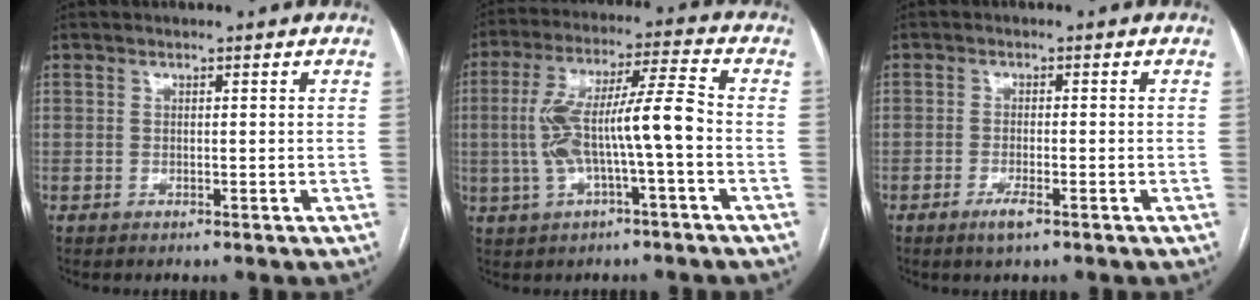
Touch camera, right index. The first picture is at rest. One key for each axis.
{"total": 11.5, "fx": -1.6, "fy": 1.2, "fz": 11.4, "tx": -0.222, "ty": 0.031, "tz": -0.028}
{"total": 2.5, "fx": -1.6, "fy": 0.4, "fz": 2.0, "tx": -0.039, "ty": -0.002, "tz": -0.027}